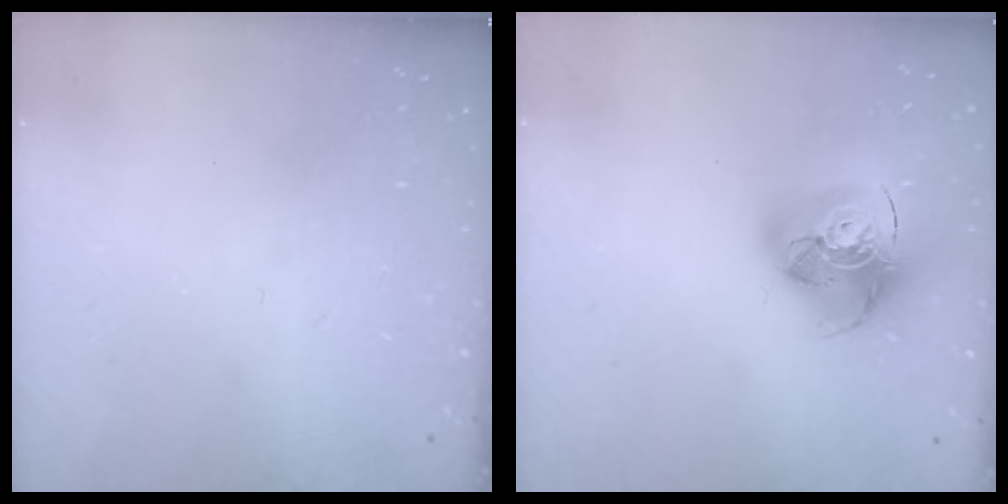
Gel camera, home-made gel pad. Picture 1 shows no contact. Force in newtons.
{"total": 17.2, "press": 17.0, "slide": 1.9}